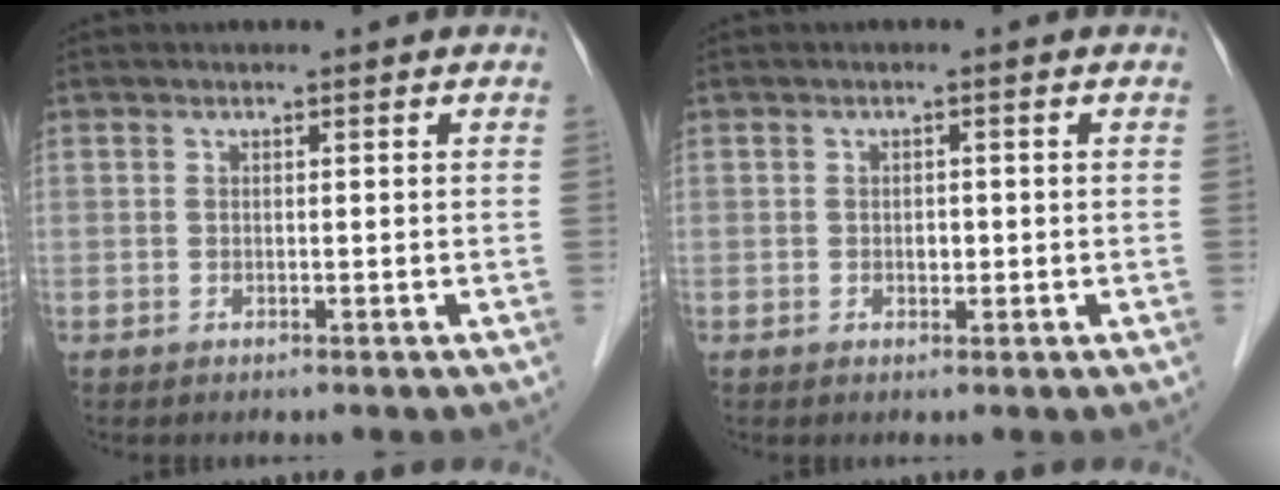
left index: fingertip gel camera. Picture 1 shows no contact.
{"total": 1.2, "force": [-0.2, 0.8, 0.8], "torque": [-0.015, 0.002, -0.001]}